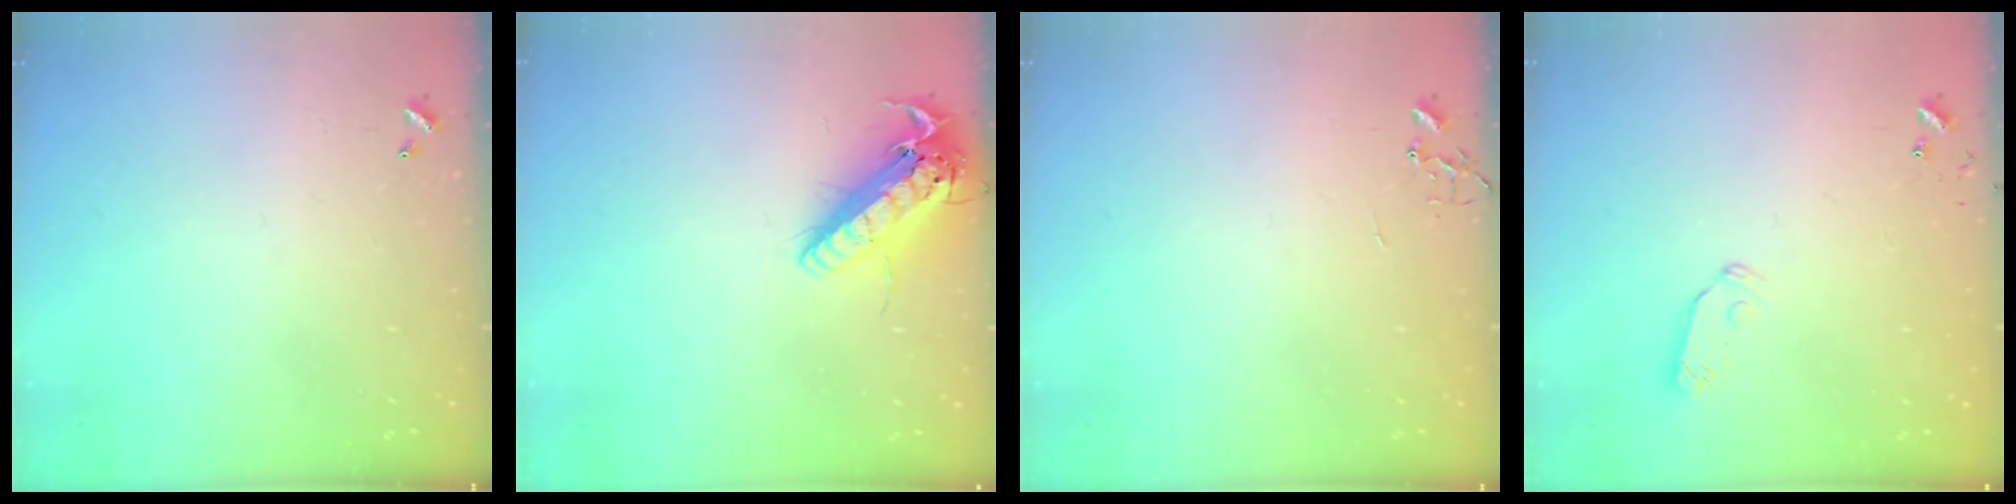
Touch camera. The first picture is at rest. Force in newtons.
{"total": 18.2, "press": 17.9, "slide": 3.4}
{"total": 0.0}
{"total": 5.1, "press": 5.0, "slide": 0.4}